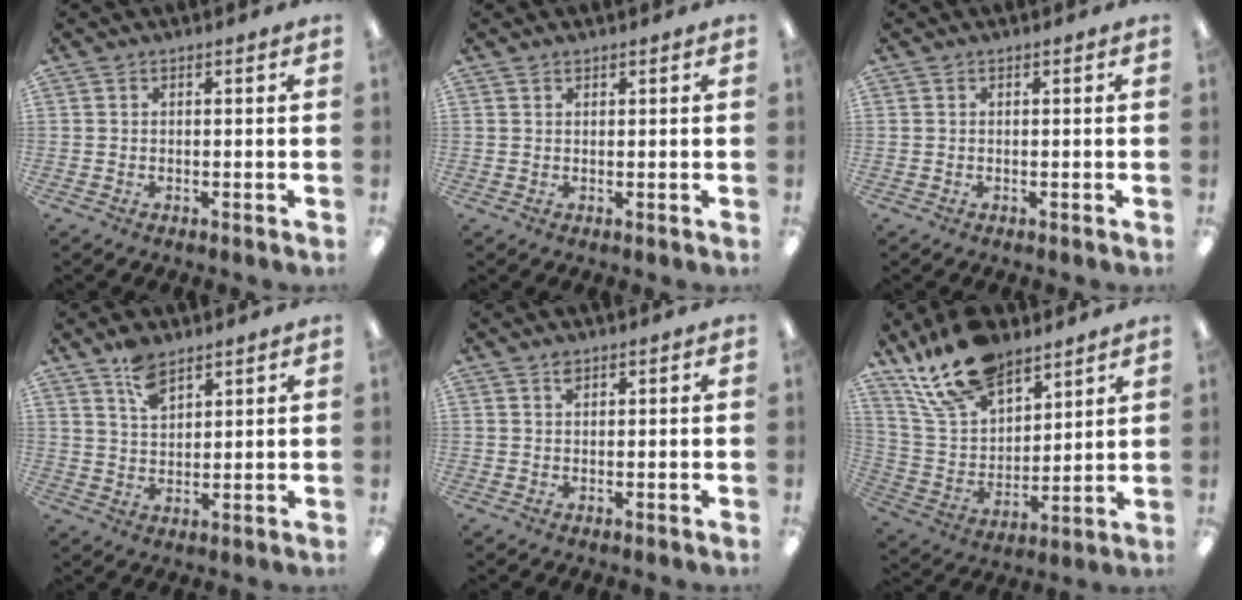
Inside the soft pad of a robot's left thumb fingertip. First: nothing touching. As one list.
[{"total": 0.7, "force": [0.6, 0.2, 0.2], "torque": [-0.004, 0.000, 0.012]}, {"total": 0.0}, {"total": 6.4, "force": [4.5, 3.0, 3.3], "torque": [-0.060, -0.017, 0.082]}, {"total": 1.2, "force": [0.9, 0.5, 0.6], "torque": [-0.014, 0.000, 0.017]}, {"total": 18.2, "force": [13.1, 9.2, 8.7], "torque": [-0.170, -0.060, 0.242]}]